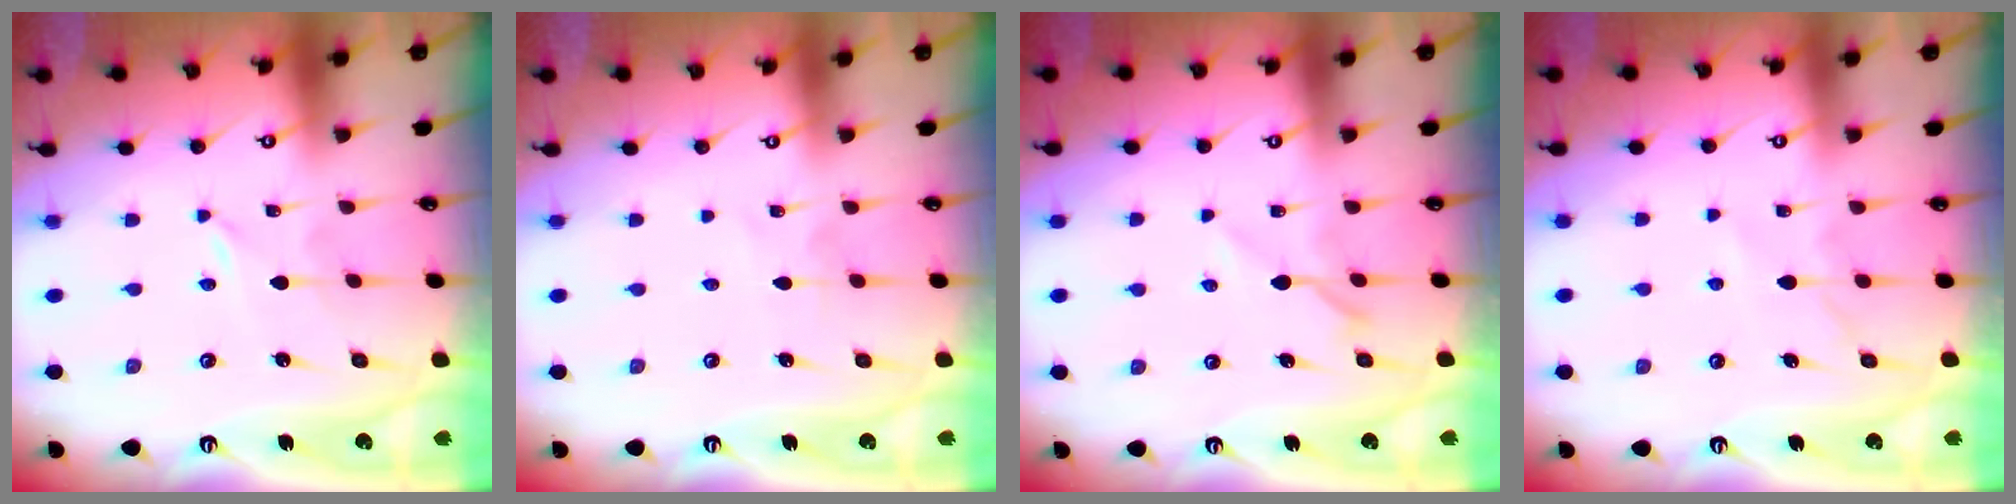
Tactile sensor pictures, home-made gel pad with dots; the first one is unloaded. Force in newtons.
{"total": 2.4, "press": 2.4, "slide": 0.3}
{"total": 5.4, "press": 5.4, "slide": 0.8}
{"total": 5.3, "press": 5.2, "slide": 0.9}